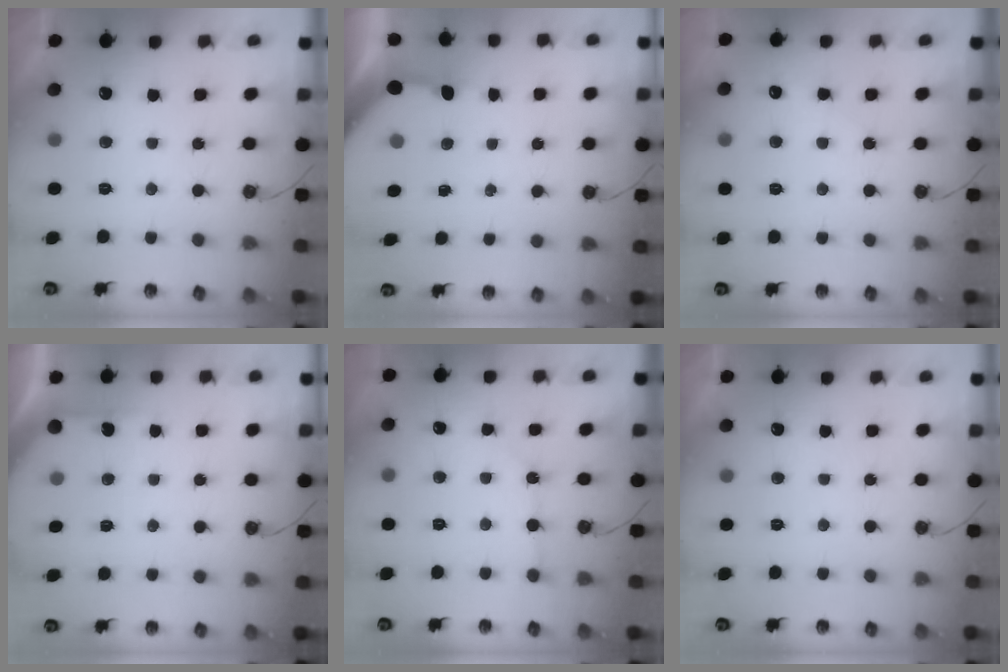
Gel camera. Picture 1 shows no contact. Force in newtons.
{"total": 3.7, "press": 3.6, "slide": 0.3}
{"total": 4.6, "press": 4.5, "slide": 0.9}
{"total": 3.5, "press": 3.5, "slide": 0.4}
{"total": 2.9, "press": 2.8, "slide": 0.4}
{"total": 0.0}